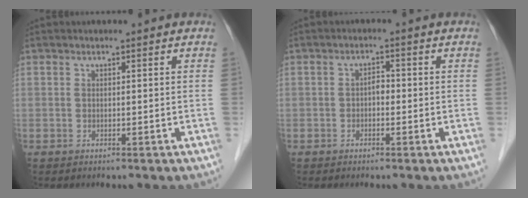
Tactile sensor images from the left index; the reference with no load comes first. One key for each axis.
{"total": 1.7, "fx": -0.4, "fy": 1.0, "fz": 1.3, "tx": -0.017, "ty": 0.008, "tz": -0.010}